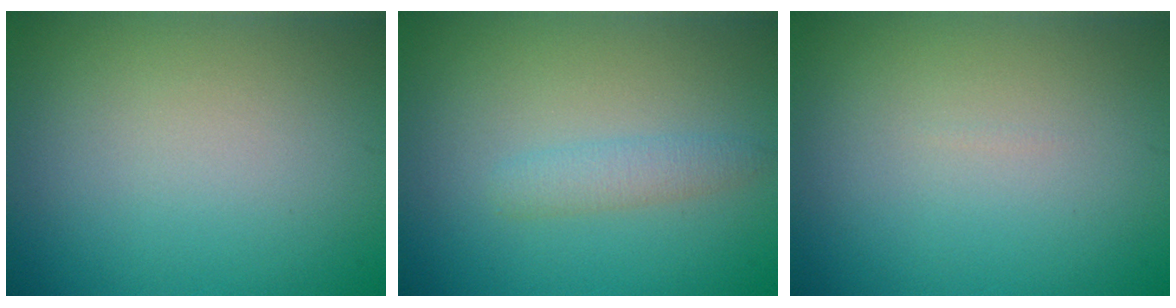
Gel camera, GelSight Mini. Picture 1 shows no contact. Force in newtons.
{"total": 1.7, "press": 1.7, "slide": 0.1}
{"total": 0.0}